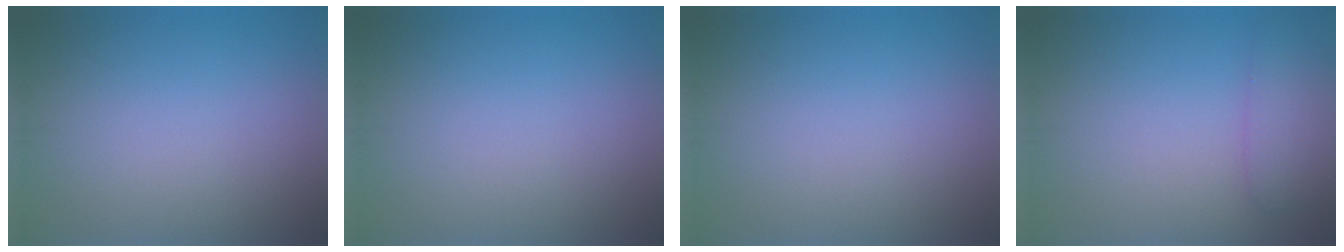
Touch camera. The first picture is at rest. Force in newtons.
{"total": 0.0}
{"total": 0.0}
{"total": 2.3, "press": 2.3, "slide": 0.1}